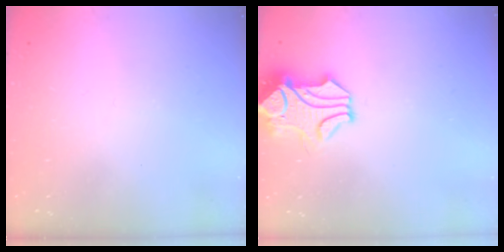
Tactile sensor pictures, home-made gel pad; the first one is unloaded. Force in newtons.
{"total": 1.3, "press": 0.7, "slide": 1.1}